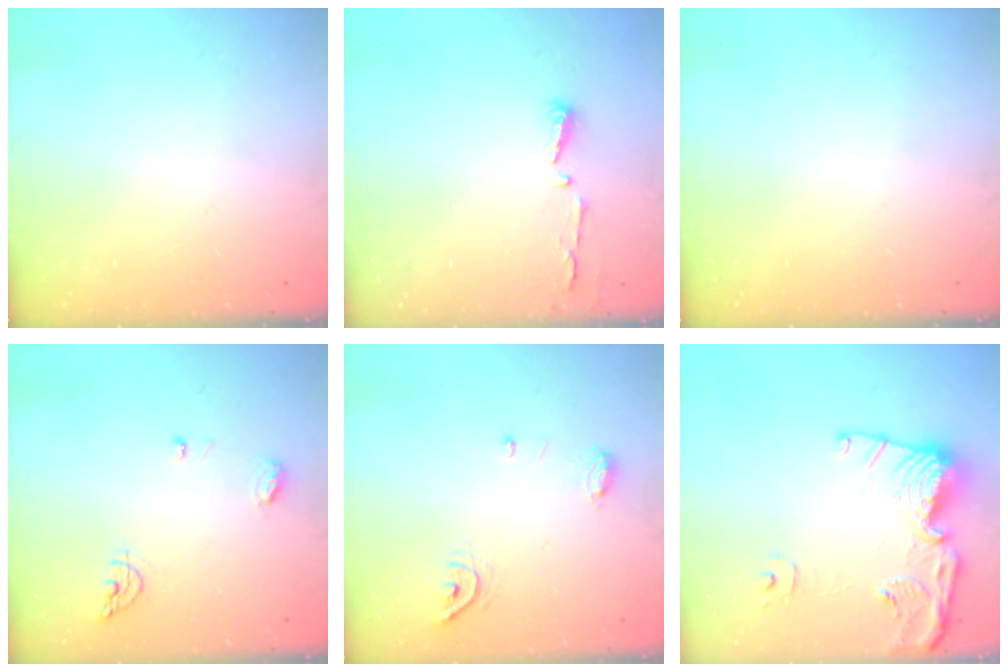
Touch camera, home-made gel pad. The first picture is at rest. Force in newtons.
{"total": 3.7, "press": 3.7, "slide": 0.5}
{"total": 0.0}
{"total": 6.7, "press": 6.7, "slide": 0.3}
{"total": 8.5, "press": 7.0, "slide": 4.8}
{"total": 16.3, "press": 16.2, "slide": 1.5}